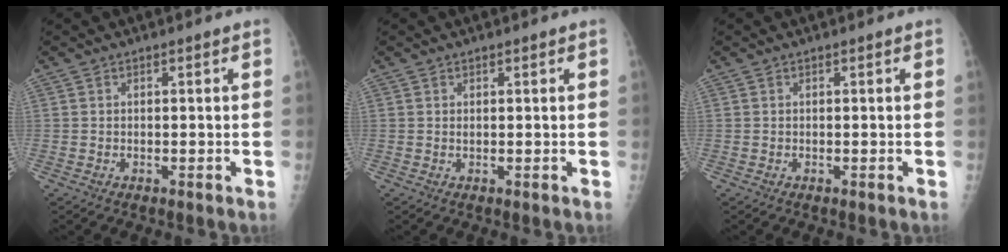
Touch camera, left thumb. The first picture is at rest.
{"total": 0.5, "force": [0.4, 0.3, 0.2], "torque": [-0.003, -0.003, 0.005]}
{"total": 0.0}